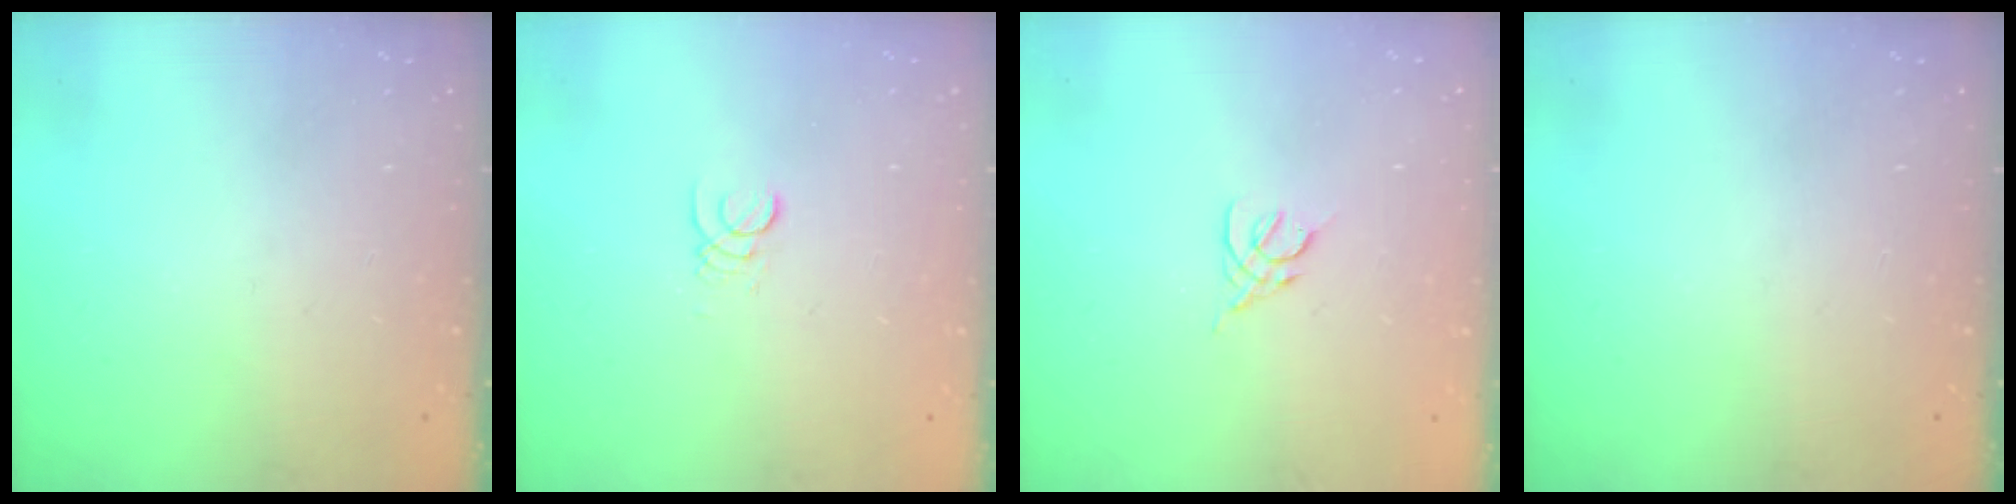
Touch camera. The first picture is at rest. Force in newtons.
{"total": 1.3, "press": 1.3, "slide": 0.1}
{"total": 2.4, "press": 2.3, "slide": 0.6}
{"total": 0.0}